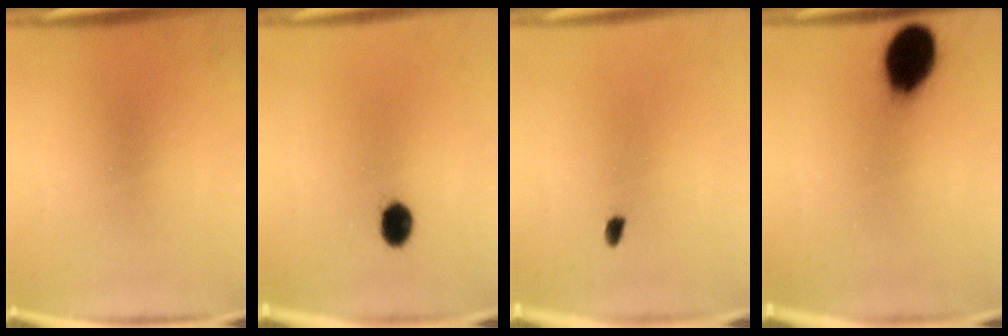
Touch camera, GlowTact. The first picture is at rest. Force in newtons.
{"total": 4.6}
{"total": 1.2}
{"total": 13.2}